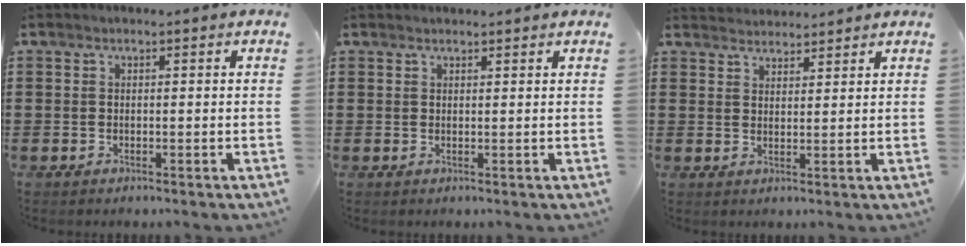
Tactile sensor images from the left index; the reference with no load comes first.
{"total": 0.9, "force": [0.9, 0.0, 0.0], "torque": [-0.002, 0.000, 0.019]}
{"total": 2.6, "force": [2.5, 0.2, -0.5], "torque": [0.002, -0.006, 0.049]}